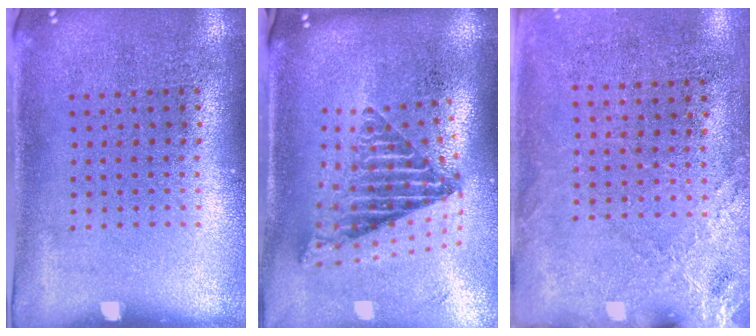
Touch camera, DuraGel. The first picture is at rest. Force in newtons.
{"total": 2.6, "press": 1.6, "slide": 2.0}
{"total": 2.4, "press": 2.1, "slide": 1.2}